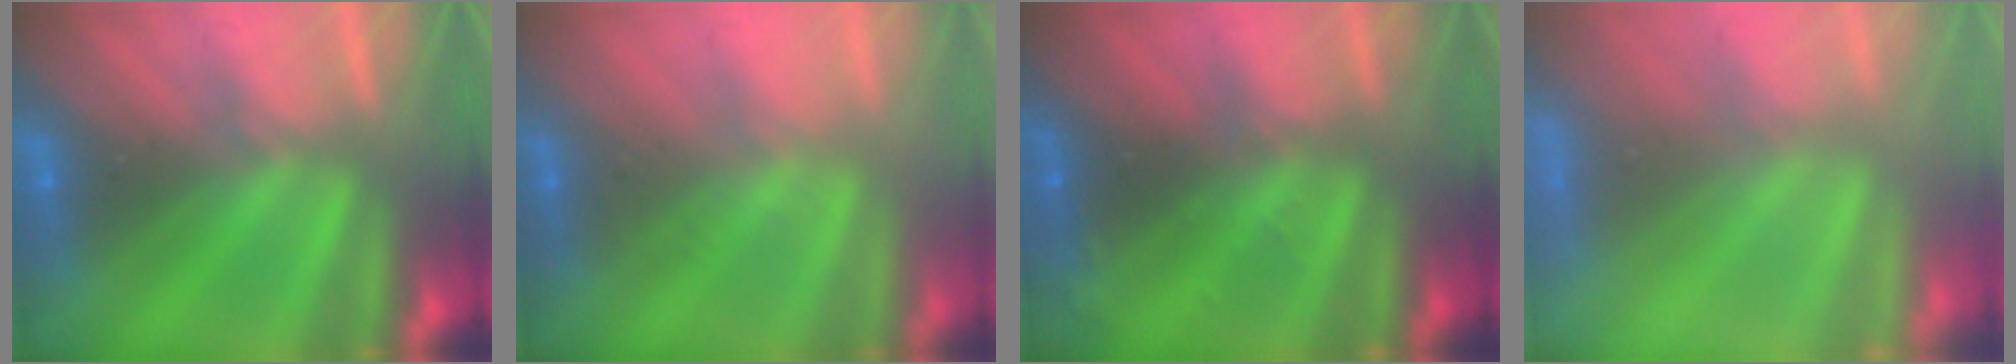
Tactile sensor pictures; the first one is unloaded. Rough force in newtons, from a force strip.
{"total": 2.3}
{"total": 2.7}
{"total": 7.3}